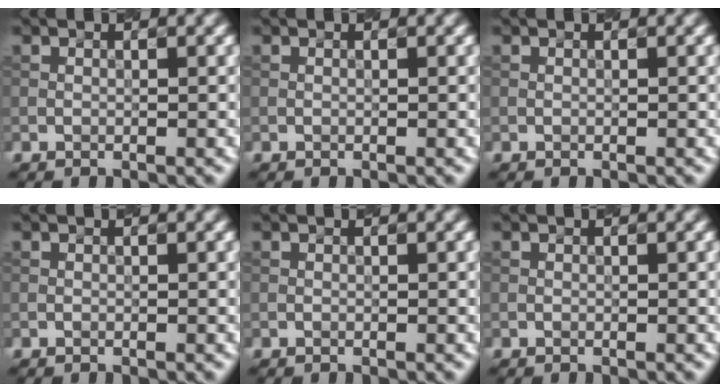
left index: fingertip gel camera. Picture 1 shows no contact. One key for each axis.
{"total": 0.0}
{"total": 0.0}
{"total": 0.0}
{"total": 0.0}
{"total": 0.0}